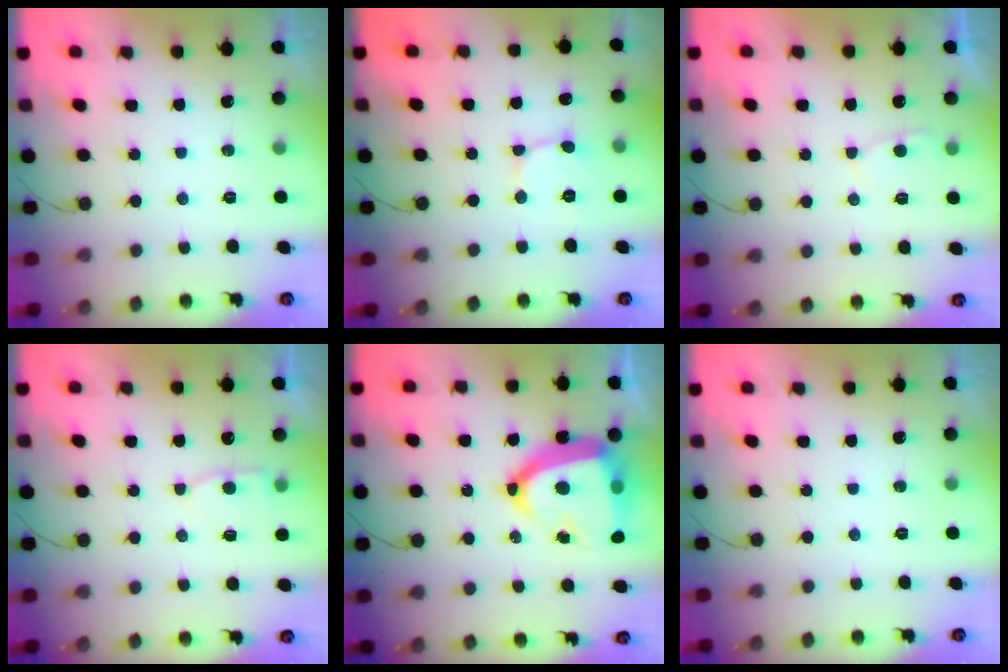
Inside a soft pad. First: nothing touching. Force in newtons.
{"total": 2.3, "press": 2.3, "slide": 0.2}
{"total": 3.1, "press": 3.1, "slide": 0.4}
{"total": 4.3, "press": 4.3, "slide": 0.6}
{"total": 21.5, "press": 21.5, "slide": 1.7}
{"total": 0.0}